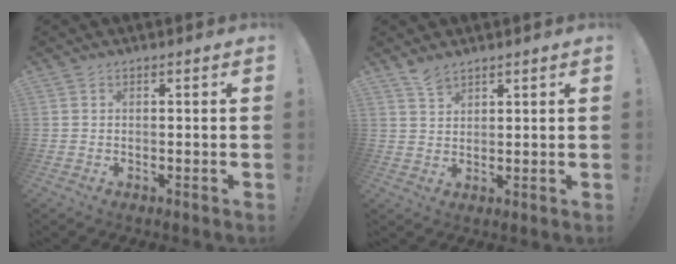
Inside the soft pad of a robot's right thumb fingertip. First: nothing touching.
{"total": 3.7, "force": [3.2, 1.1, 1.5], "torque": [-0.017, -0.023, 0.058]}